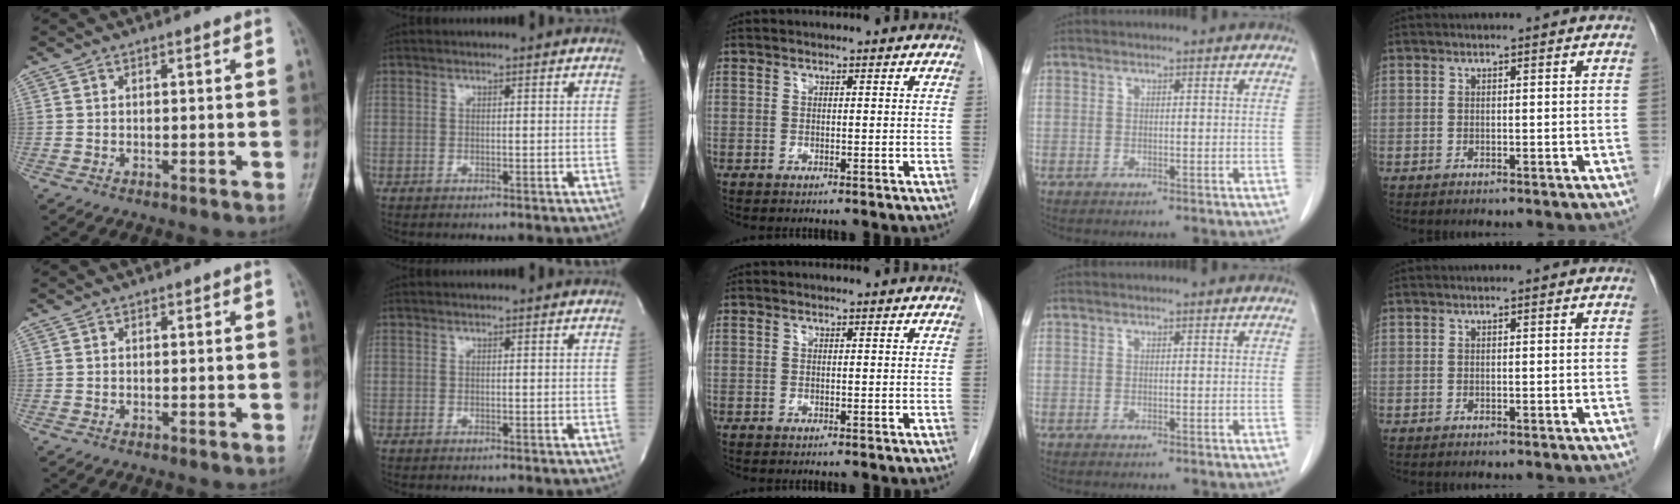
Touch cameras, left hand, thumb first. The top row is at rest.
{}